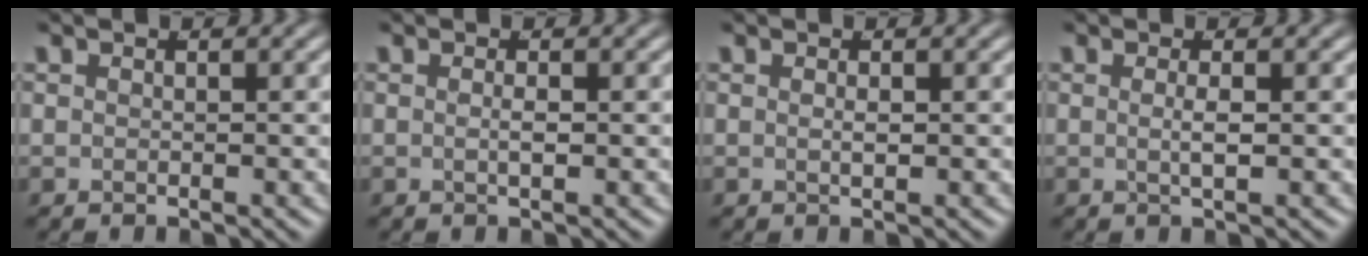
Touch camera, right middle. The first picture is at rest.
{"total": 0.9, "force": [-0.2, -0.3, 0.8], "torque": [-0.015, -0.007, 0.000]}
{"total": 0.7, "force": [0.0, -0.3, 0.6], "torque": [-0.013, -0.009, 0.006]}
{"total": 1.3, "force": [-0.1, -0.5, 1.2], "torque": [-0.024, -0.008, 0.002]}